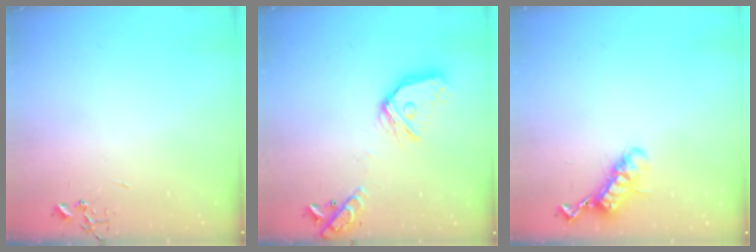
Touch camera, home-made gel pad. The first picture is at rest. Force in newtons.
{"total": 18.6, "press": 18.4, "slide": 2.5}
{"total": 11.9, "press": 11.9, "slide": 0.8}